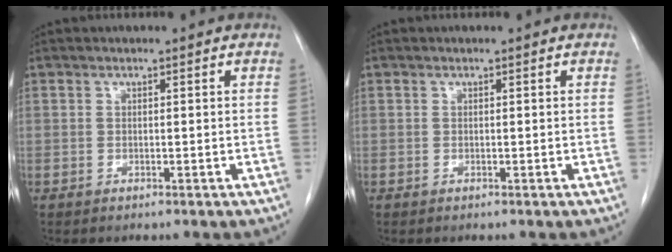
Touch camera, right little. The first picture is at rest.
{"total": 0.0}